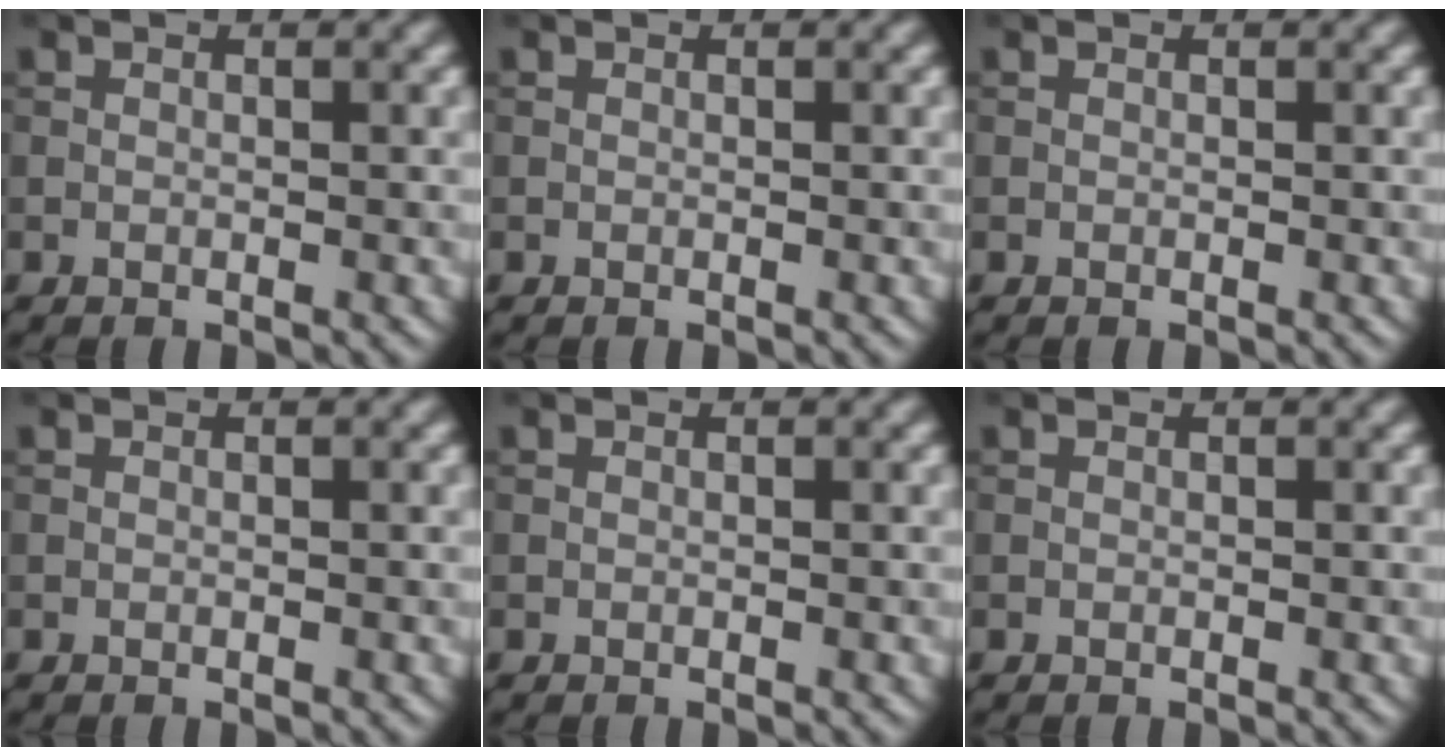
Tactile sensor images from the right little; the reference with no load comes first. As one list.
[{"total": 0.0}, {"total": 0.0}, {"total": 0.0}, {"total": 0.0}, {"total": 0.0}]